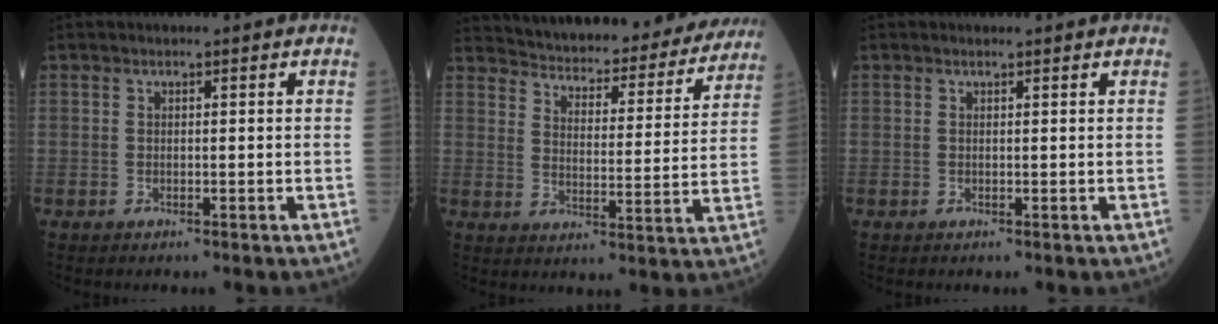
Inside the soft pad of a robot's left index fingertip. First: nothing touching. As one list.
[{"total": 25.8, "force": [24.1, 5.5, 7.5], "torque": [-0.111, -0.045, 0.297]}, {"total": 1.1, "force": [1.0, 0.0, 0.2], "torque": [-0.013, 0.002, 0.013]}]